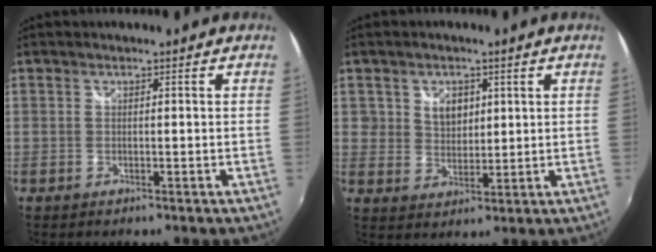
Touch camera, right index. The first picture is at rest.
{"total": 5.1, "force": [1.9, 4.3, 2.1], "torque": [-0.031, 0.006, 0.038]}